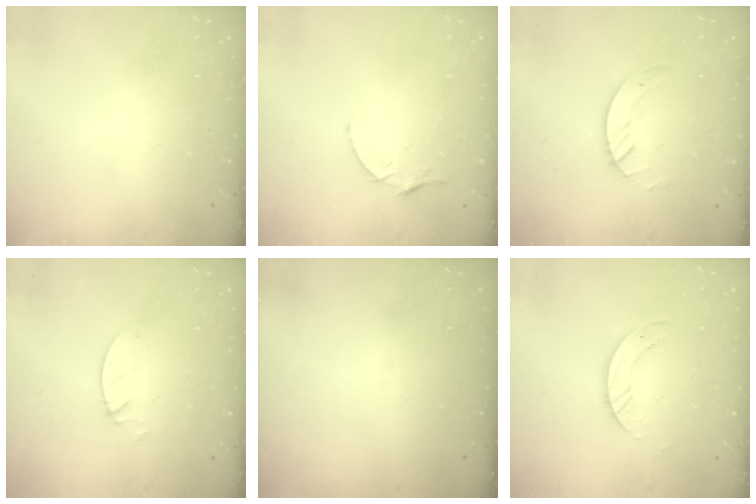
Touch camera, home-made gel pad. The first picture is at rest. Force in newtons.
{"total": 4.1, "press": 4.0, "slide": 0.4}
{"total": 3.6, "press": 3.6, "slide": 0.4}
{"total": 1.3, "press": 1.3, "slide": 0.1}
{"total": 0.0}
{"total": 3.8, "press": 3.8, "slide": 0.2}